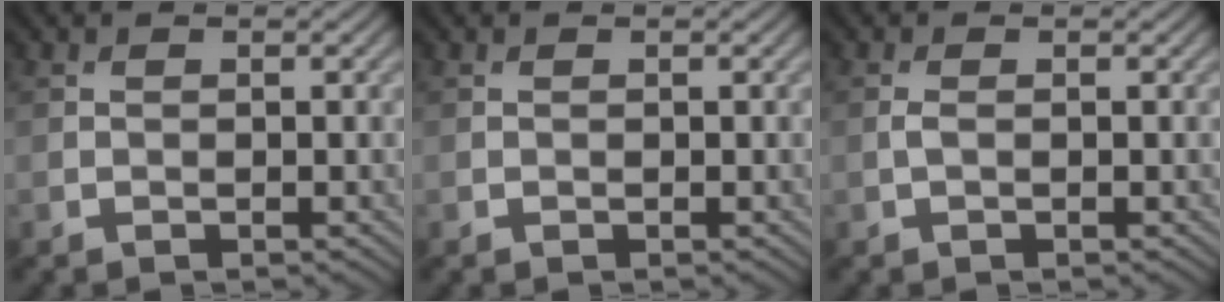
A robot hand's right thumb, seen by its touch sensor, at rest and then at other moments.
{"total": 0.0}
{"total": 0.8, "force": [0.0, 0.2, 0.7], "torque": [-0.020, 0.001, -0.002]}